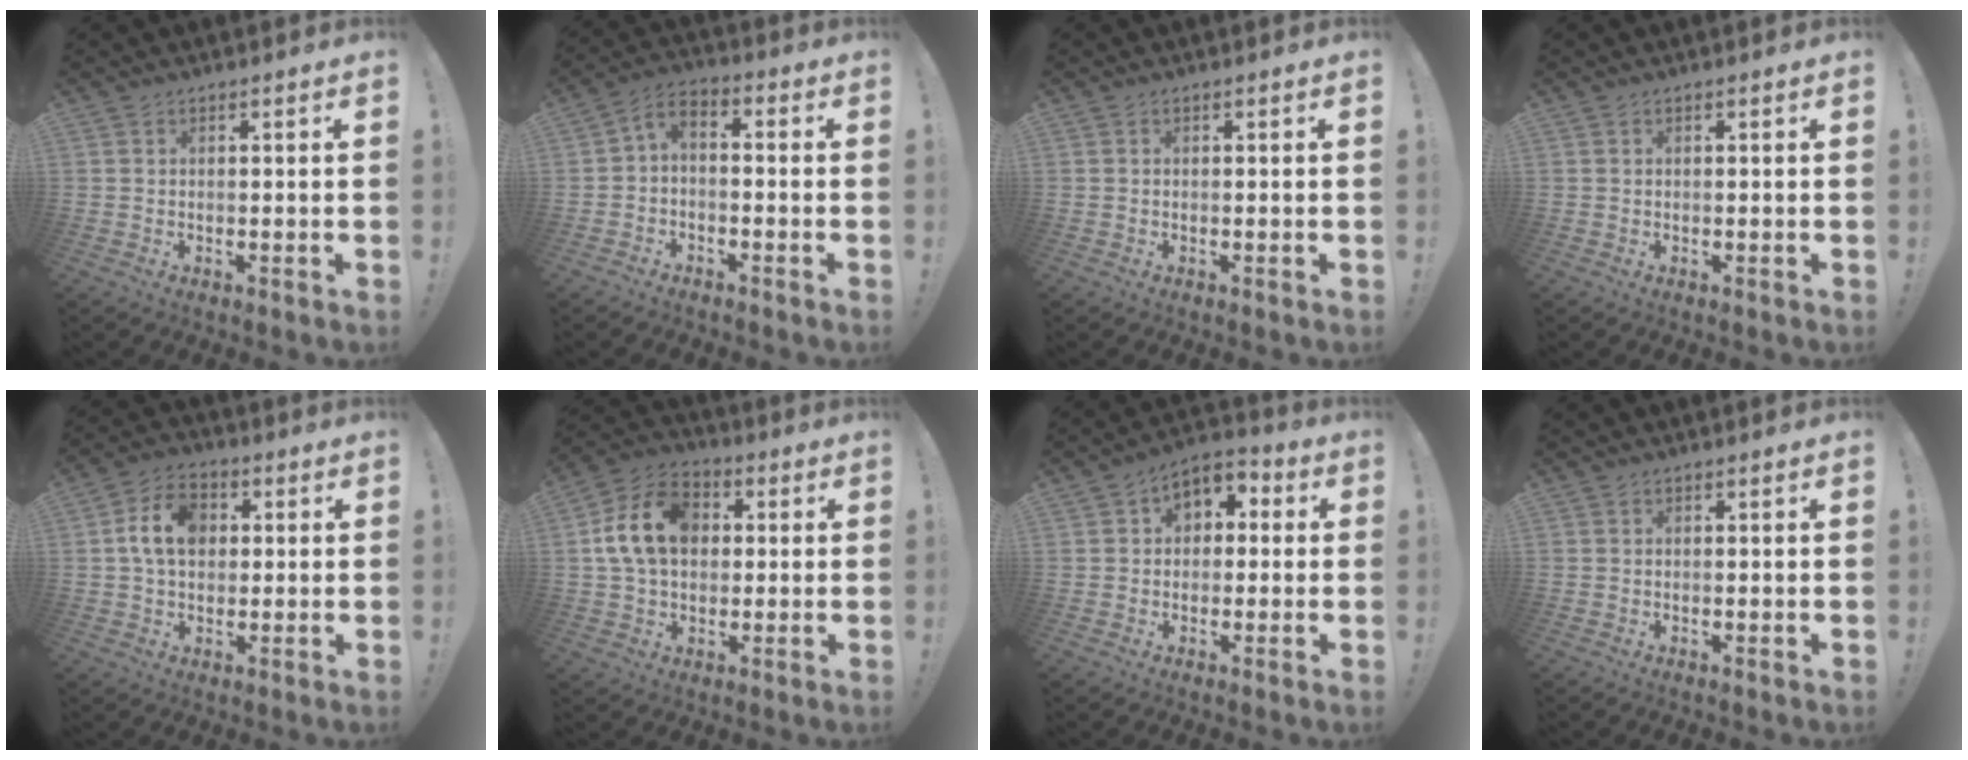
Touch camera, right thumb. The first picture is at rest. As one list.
[{"total": 4.2, "force": [-2.3, 2.0, 2.9], "torque": [-0.070, 0.004, -0.043]}, {"total": 0.0}, {"total": 0.0}, {"total": 10.8, "force": [1.8, 7.9, 7.3], "torque": [-0.122, 0.015, 0.033]}, {"total": 15.8, "force": [2.5, 11.9, 10.2], "torque": [-0.185, 0.013, 0.054]}, {"total": 5.7, "force": [0.6, 5.1, 2.7], "torque": [-0.035, 0.006, 0.015]}, {"total": 0.0}]